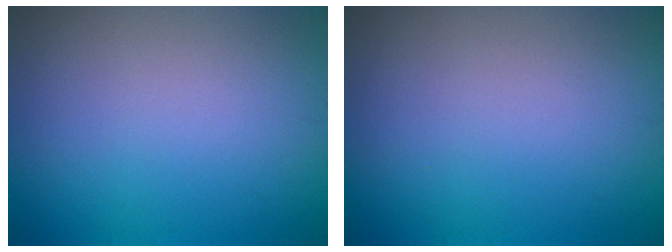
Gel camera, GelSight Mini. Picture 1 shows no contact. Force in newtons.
{"total": 0.0}